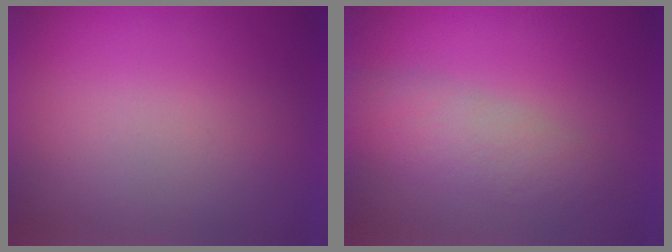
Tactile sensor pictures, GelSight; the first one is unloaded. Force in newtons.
{"total": 2.9}